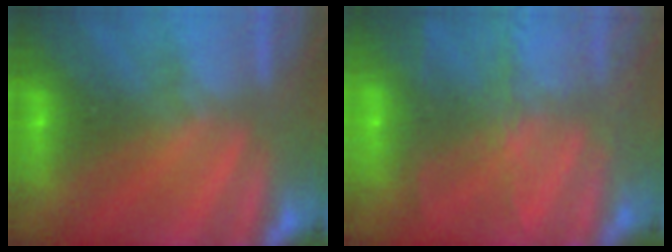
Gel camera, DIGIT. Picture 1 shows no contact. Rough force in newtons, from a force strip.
{"total": 8.0}